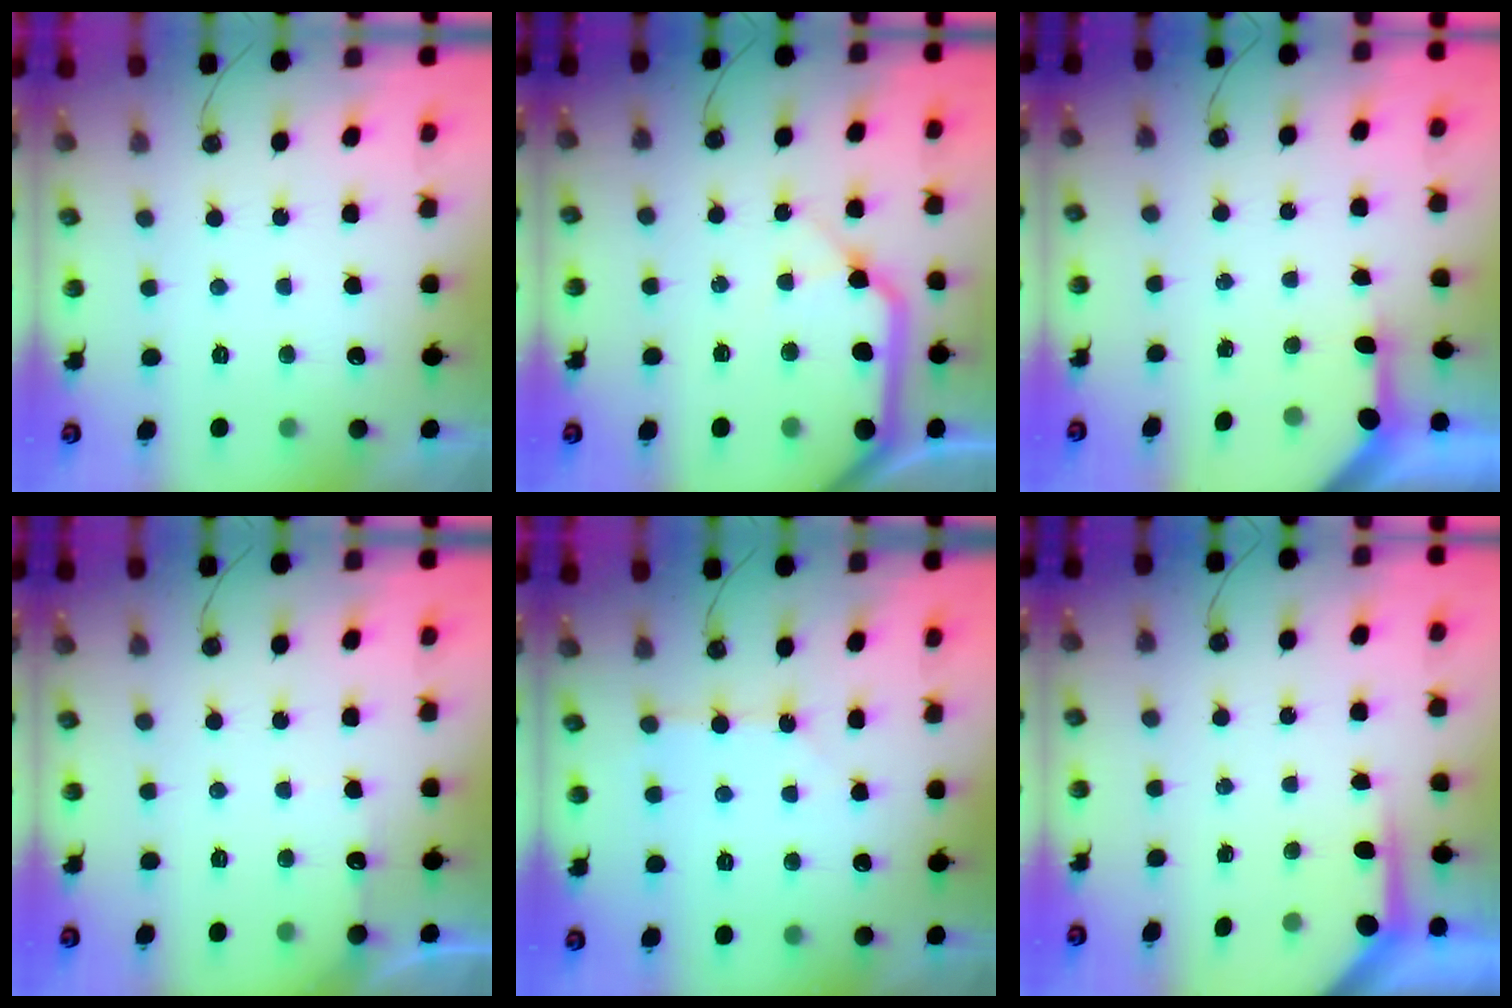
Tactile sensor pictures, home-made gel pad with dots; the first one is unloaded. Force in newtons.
{"total": 16.2, "press": 16.0, "slide": 2.3}
{"total": 3.0, "press": 3.0, "slide": 0.2}
{"total": 2.8, "press": 2.8, "slide": 0.4}
{"total": 2.4, "press": 2.3, "slide": 0.4}
{"total": 3.9, "press": 3.9, "slide": 0.4}